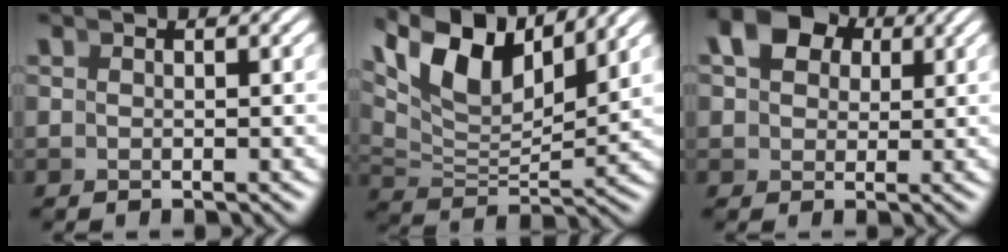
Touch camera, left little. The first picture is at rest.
{"total": 10.1, "force": [4.9, 5.1, 7.2], "torque": [-0.134, 0.006, 0.087]}
{"total": 8.4, "force": [3.6, 6.3, 4.3], "torque": [-0.068, 0.011, 0.051]}